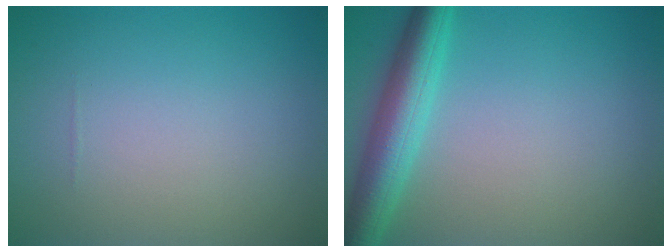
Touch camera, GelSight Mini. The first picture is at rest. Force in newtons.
{"total": 5.2, "press": 5.2, "slide": 0.2}